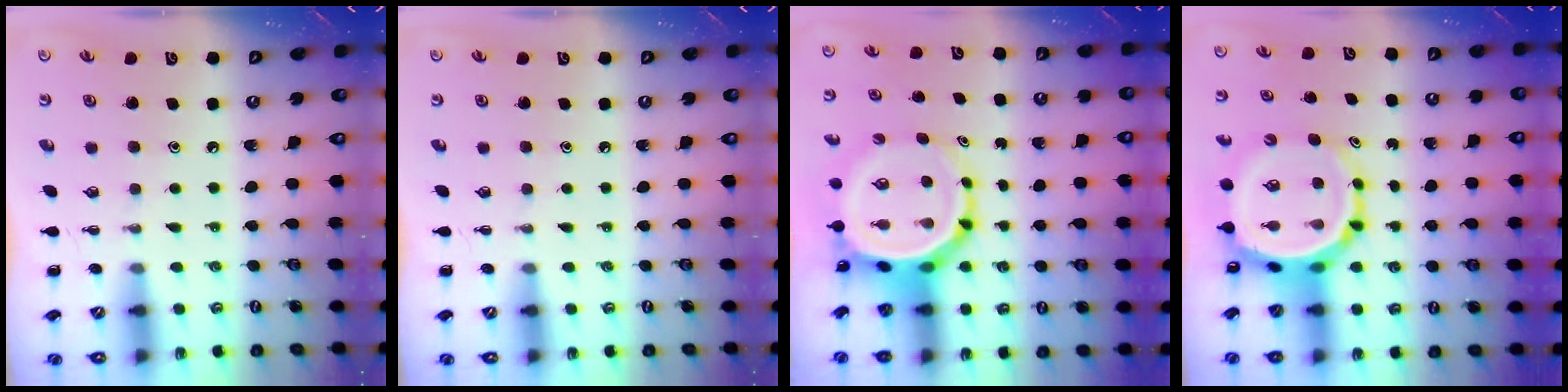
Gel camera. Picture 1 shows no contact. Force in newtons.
{"total": 0.0}
{"total": 6.6, "press": 6.3, "slide": 2.2}
{"total": 9.2, "press": 8.7, "slide": 3.0}